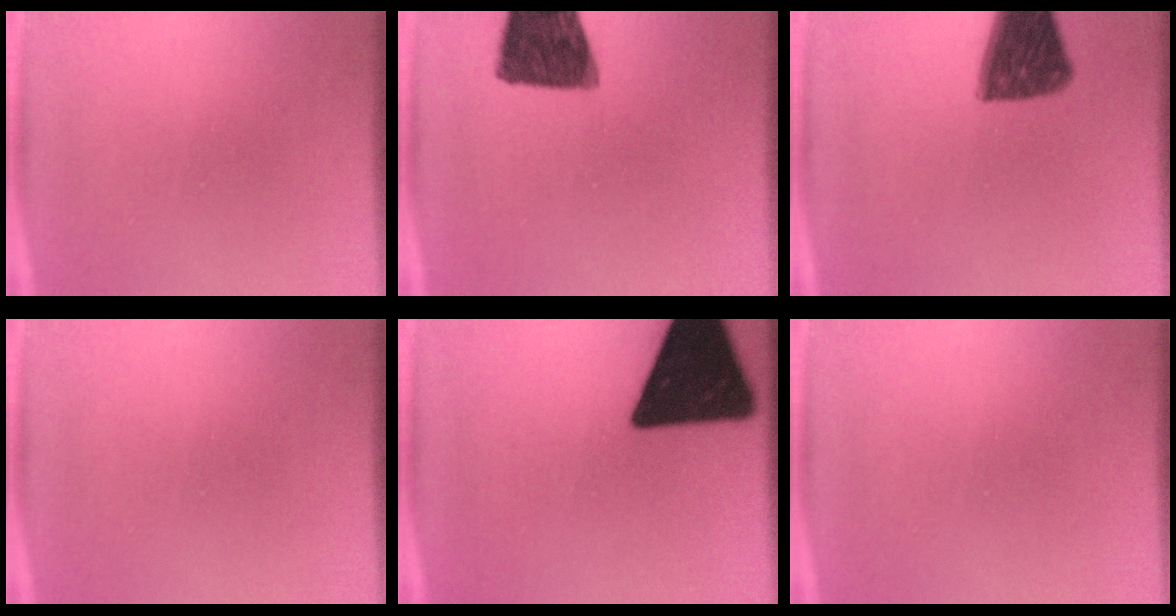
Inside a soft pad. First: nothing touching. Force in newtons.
{"total": 13.0}
{"total": 12.2}
{"total": 0.0}
{"total": 19.0}
{"total": 0.0}